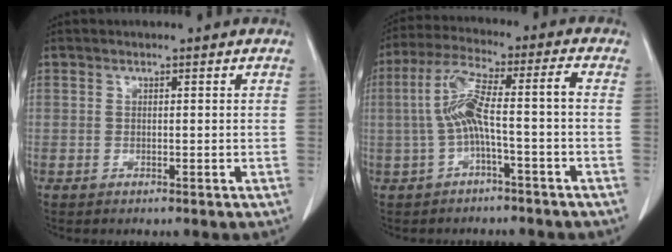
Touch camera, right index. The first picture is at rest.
{"total": 8.3, "force": [-1.5, 0.4, 8.1], "torque": [-0.171, 0.032, -0.027]}